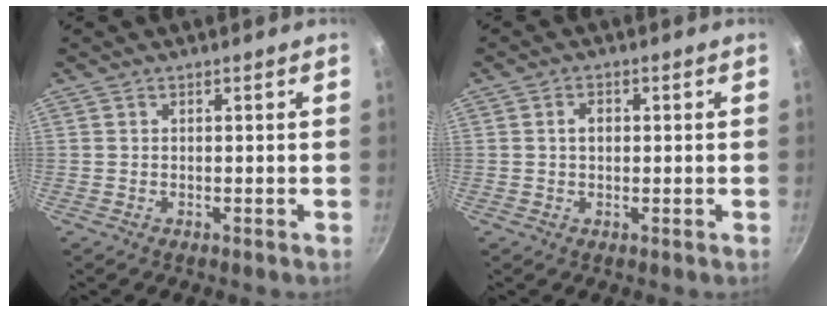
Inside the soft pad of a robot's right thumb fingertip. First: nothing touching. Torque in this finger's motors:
{"motor_torque": [-0.22, 0.26, 0.34, -0.03, 0.04]}